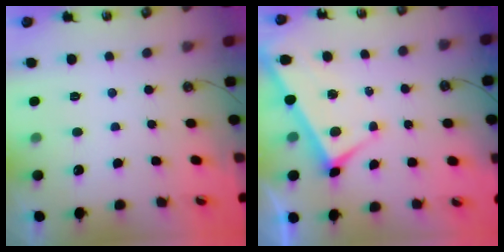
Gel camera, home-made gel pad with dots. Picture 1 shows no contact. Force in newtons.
{"total": 3.6, "press": 3.5, "slide": 0.5}